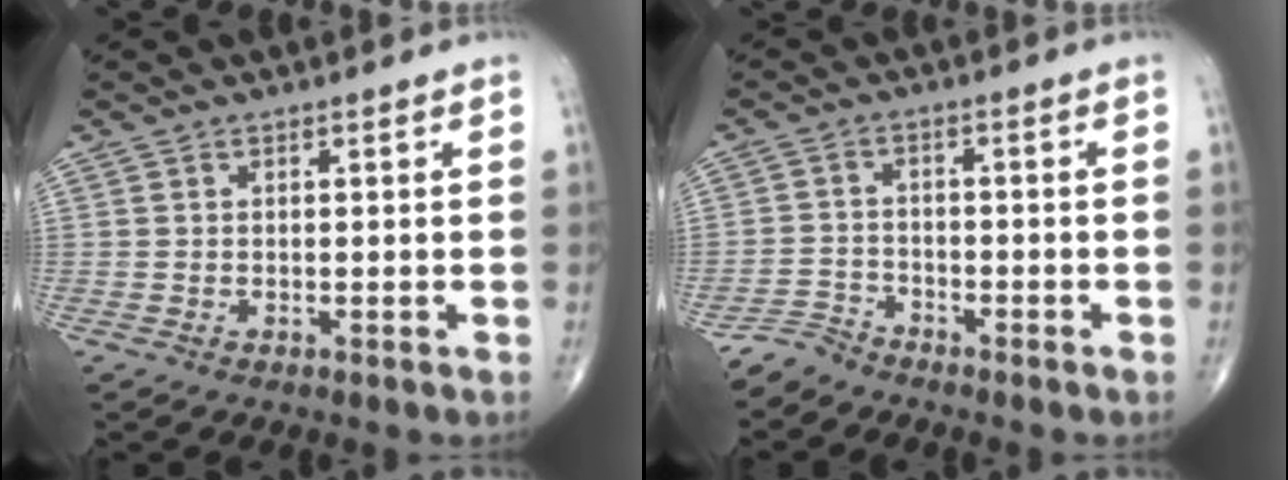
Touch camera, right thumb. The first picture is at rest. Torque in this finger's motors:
{"motor_torque": [1.86, 1.32, 0.06, -0.47, 0.00]}